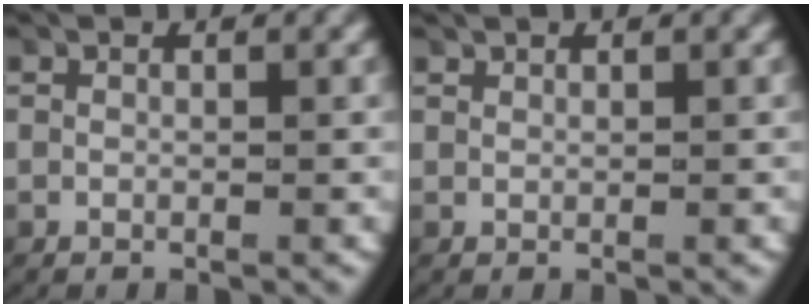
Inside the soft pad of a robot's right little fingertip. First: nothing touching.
{"total": 0.6, "force": [0.6, 0.0, 0.0], "torque": [0.000, 0.001, 0.015]}